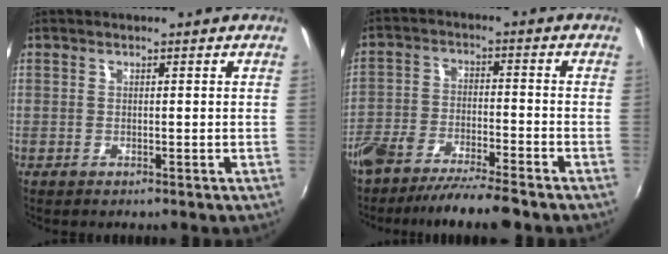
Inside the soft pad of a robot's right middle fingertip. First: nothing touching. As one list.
[{"total": 10.5, "force": [-8.8, 1.6, 5.5], "torque": [-0.119, -0.011, -0.155]}]